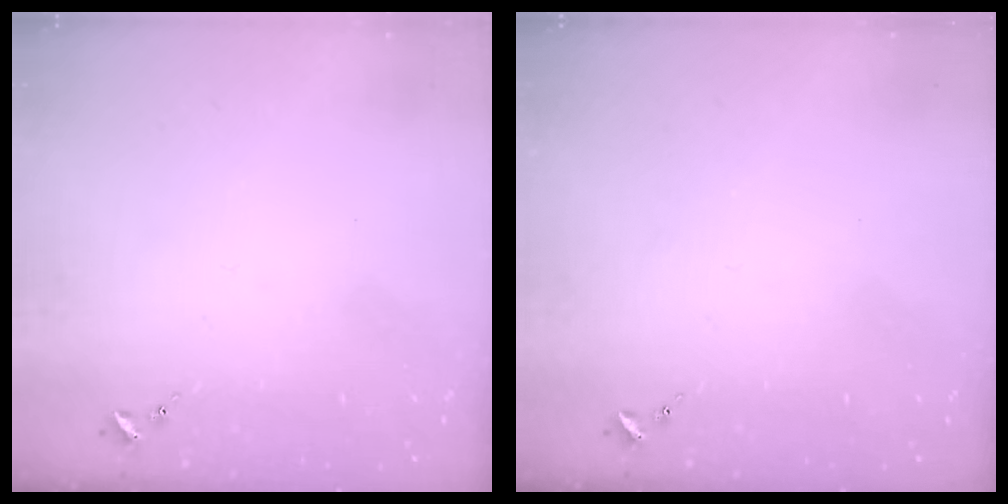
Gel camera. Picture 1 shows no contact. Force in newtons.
{"total": 0.0}